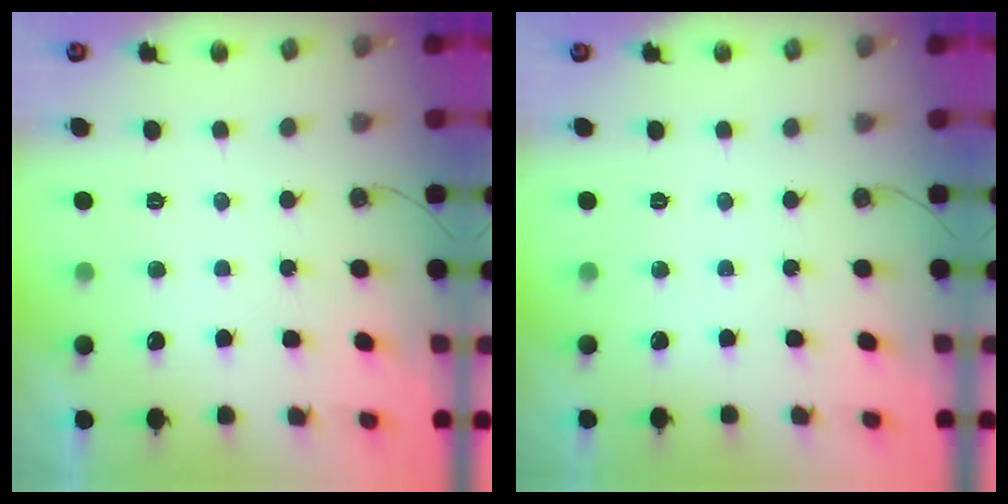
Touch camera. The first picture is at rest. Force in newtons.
{"total": 0.0}